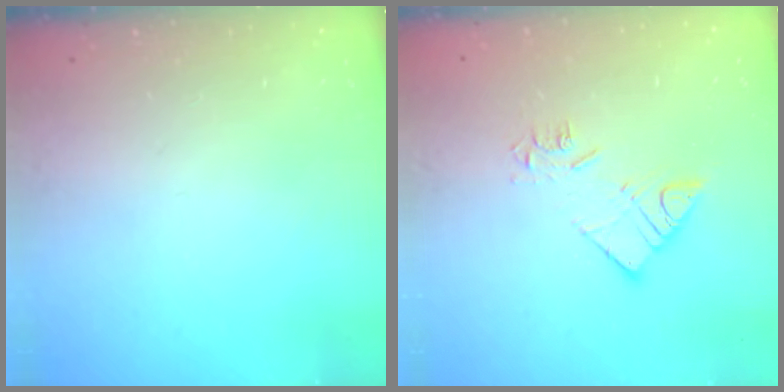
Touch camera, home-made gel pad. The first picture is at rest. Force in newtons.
{"total": 9.0, "press": 9.0, "slide": 0.4}